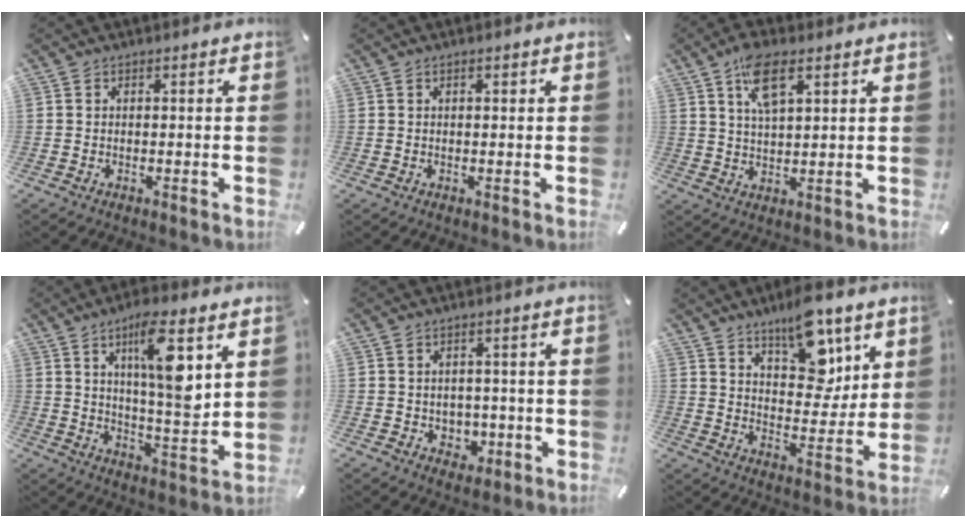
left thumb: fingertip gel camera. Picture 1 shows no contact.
{"total": 0.6, "force": [0.2, 0.3, 0.5], "torque": [-0.009, 0.003, 0.003]}
{"total": 8.5, "force": [4.7, 3.4, 6.2], "torque": [-0.124, -0.001, 0.083]}
{"total": 13.5, "force": [6.1, 3.8, 11.5], "torque": [-0.186, -0.024, 0.099]}
{"total": 3.9, "force": [-0.2, 3.7, 1.0], "torque": [0.001, -0.002, -0.007]}
{"total": 14.3, "force": [9.5, 7.5, 7.6], "torque": [-0.099, -0.059, 0.169]}